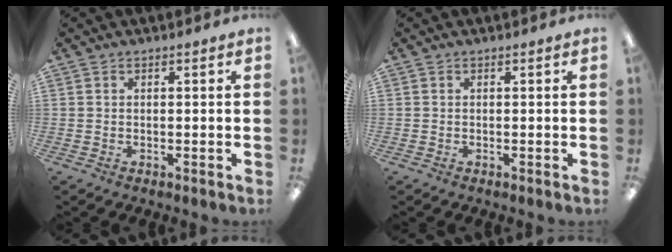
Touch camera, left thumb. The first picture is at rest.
{"total": 0.0}